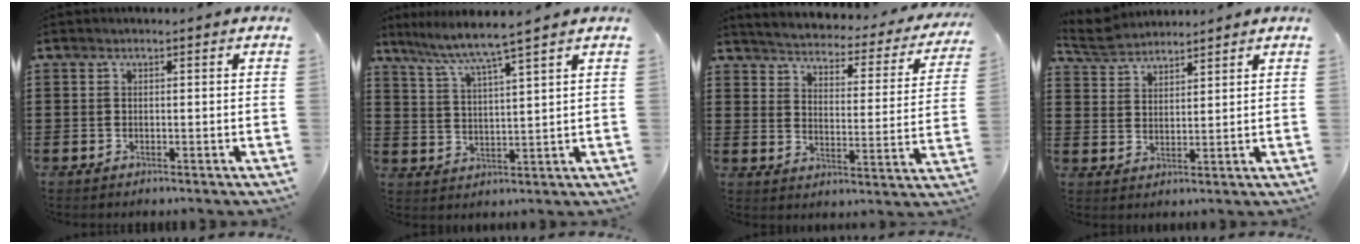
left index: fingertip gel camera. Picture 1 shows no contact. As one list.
[{"total": 5.0, "force": [4.2, -1.0, 2.5], "torque": [-0.066, -0.030, 0.066]}, {"total": 2.8, "force": [2.8, 0.0, 0.5], "torque": [-0.032, -0.030, 0.037]}, {"total": 4.4, "force": [4.2, 1.2, 0.6], "torque": [-0.029, -0.008, 0.078]}]